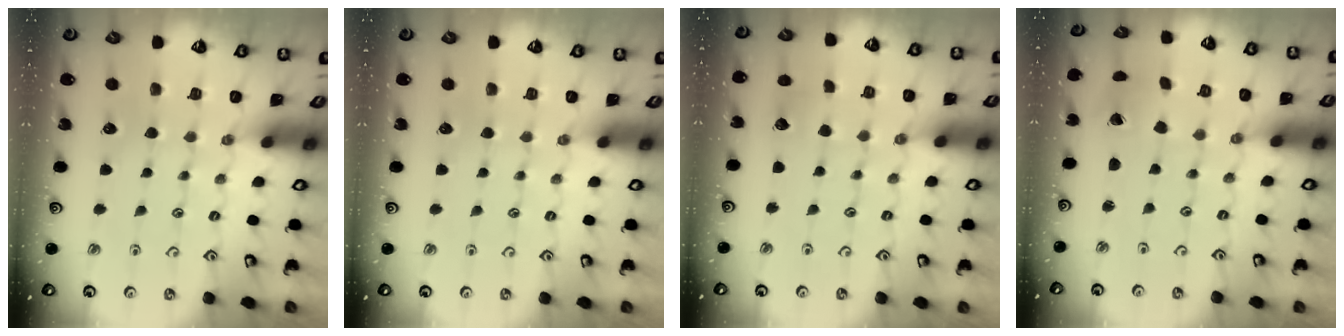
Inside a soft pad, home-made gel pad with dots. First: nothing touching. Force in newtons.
{"total": 0.0}
{"total": 2.7, "press": 2.7, "slide": 0.4}
{"total": 1.3, "press": 1.3, "slide": 0.3}